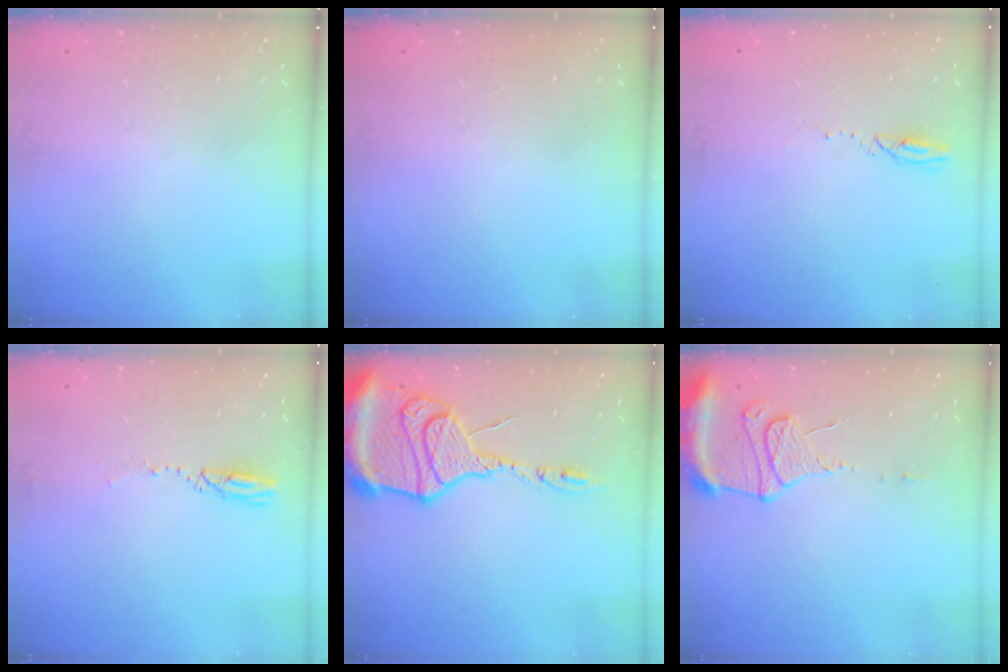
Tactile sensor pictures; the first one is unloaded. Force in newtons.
{"total": 0.0}
{"total": 2.3, "press": 2.3, "slide": 0.3}
{"total": 3.1, "press": 3.0, "slide": 0.7}
{"total": 20.8, "press": 20.6, "slide": 2.6}
{"total": 11.4, "press": 11.3, "slide": 1.2}